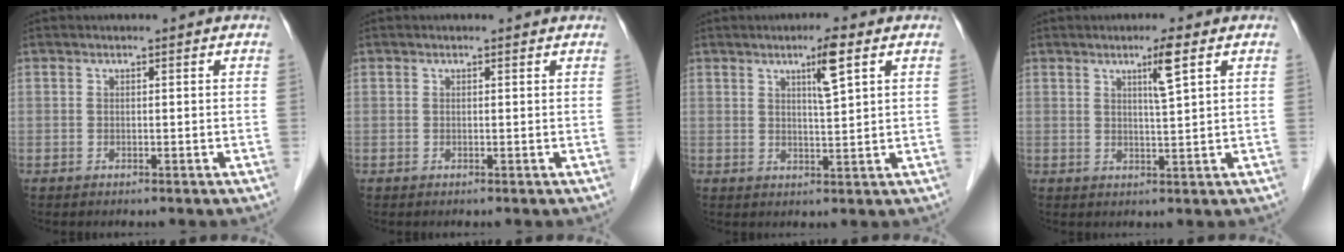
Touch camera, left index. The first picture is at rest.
{"total": 1.1, "force": [1.0, 0.3, 0.2], "torque": [-0.011, 0.004, 0.009]}
{"total": 4.6, "force": [2.2, 0.0, 4.0], "torque": [-0.066, -0.001, 0.037]}
{"total": 3.7, "force": [1.8, -0.4, 3.2], "torque": [-0.059, -0.005, 0.034]}